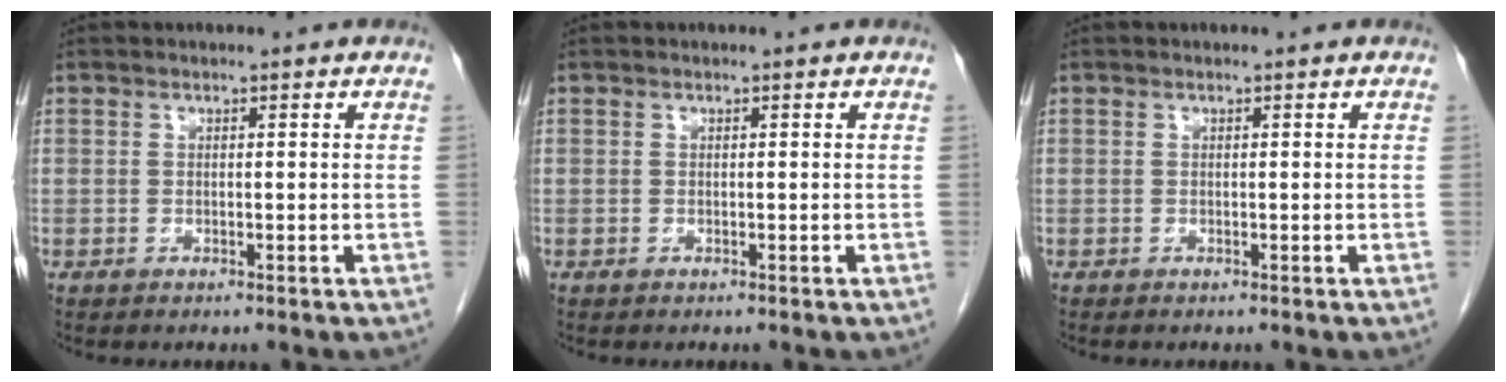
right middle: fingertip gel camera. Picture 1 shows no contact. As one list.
[{"total": 0.0}, {"total": 0.0}]